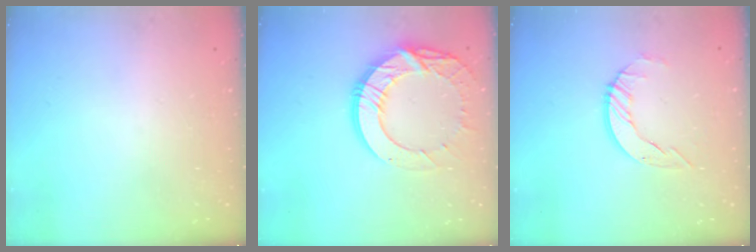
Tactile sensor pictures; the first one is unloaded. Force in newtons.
{"total": 15.4, "press": 15.4, "slide": 0.9}
{"total": 5.2, "press": 5.2, "slide": 0.5}